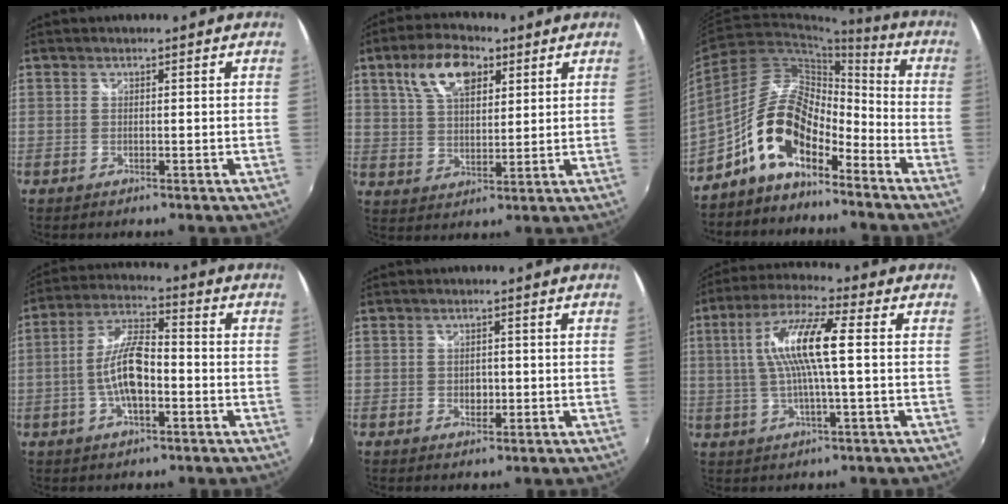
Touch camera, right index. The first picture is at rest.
{"total": 10.6, "force": [5.2, 5.4, 7.5], "torque": [-0.141, 0.025, 0.096]}
{"total": 13.5, "force": [-8.4, 5.9, 8.7], "torque": [-0.172, 0.021, -0.166]}
{"total": 9.9, "force": [-2.7, 3.5, 8.8], "torque": [-0.182, 0.009, -0.050]}
{"total": 2.0, "force": [-0.3, 1.6, 1.1], "torque": [-0.015, 0.000, -0.004]}
{"total": 11.8, "force": [1.3, 1.4, 11.6], "torque": [-0.220, 0.013, 0.021]}